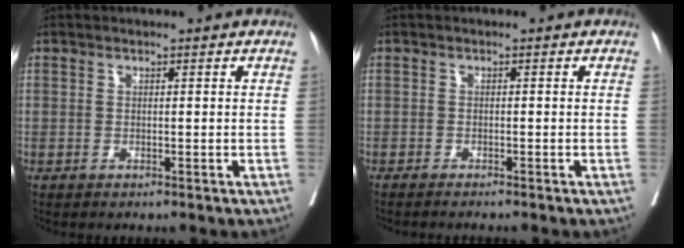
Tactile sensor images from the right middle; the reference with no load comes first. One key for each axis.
{"total": 2.2, "fx": -1.9, "fy": -0.2, "fz": 1.1, "tx": -0.011, "ty": 0.001, "tz": -0.024}